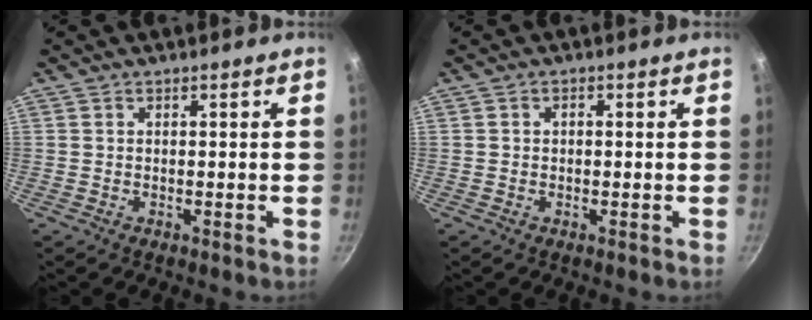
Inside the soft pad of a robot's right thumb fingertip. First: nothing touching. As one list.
[{"total": 0.8, "force": [-0.1, 0.7, 0.4], "torque": [-0.007, 0.005, -0.001]}]